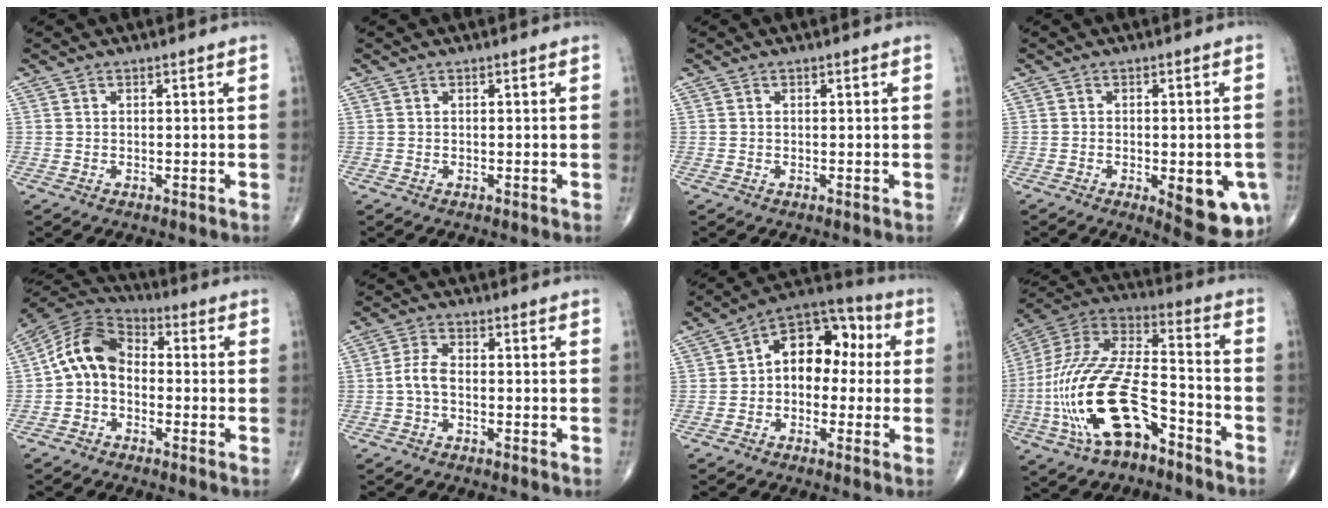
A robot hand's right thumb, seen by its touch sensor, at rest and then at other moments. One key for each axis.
{"total": 0.0}
{"total": 0.0}
{"total": 11.1, "fx": -3.4, "fy": 4.2, "fz": 9.6, "tx": -0.103, "ty": -0.007, "tz": -0.032}
{"total": 10.3, "fx": -1.2, "fy": 7.5, "fz": 6.9, "tx": -0.117, "ty": 0.036, "tz": -0.040}
{"total": 3.7, "fx": -0.9, "fy": 1.9, "fz": 3.0, "tx": -0.065, "ty": 0.013, "tz": -0.024}
{"total": 12.7, "fx": 0.8, "fy": 8.6, "fz": 9.3, "tx": -0.093, "ty": 0.044, "tz": -0.008}
{"total": 24.3, "fx": -9.5, "fy": 11.0, "fz": 19.5, "tx": -0.427, "ty": 0.049, "tz": -0.169}